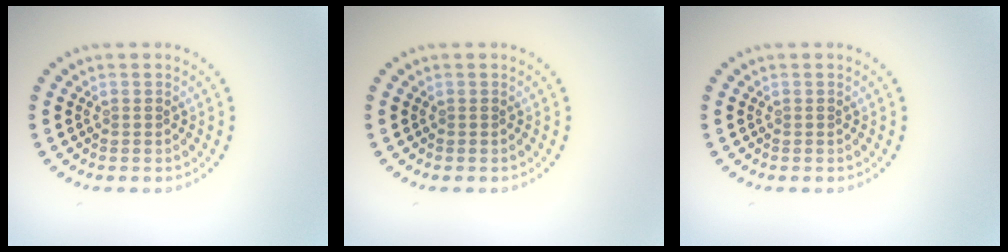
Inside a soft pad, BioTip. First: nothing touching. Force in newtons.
{"total": 0.0}
{"total": 0.0}